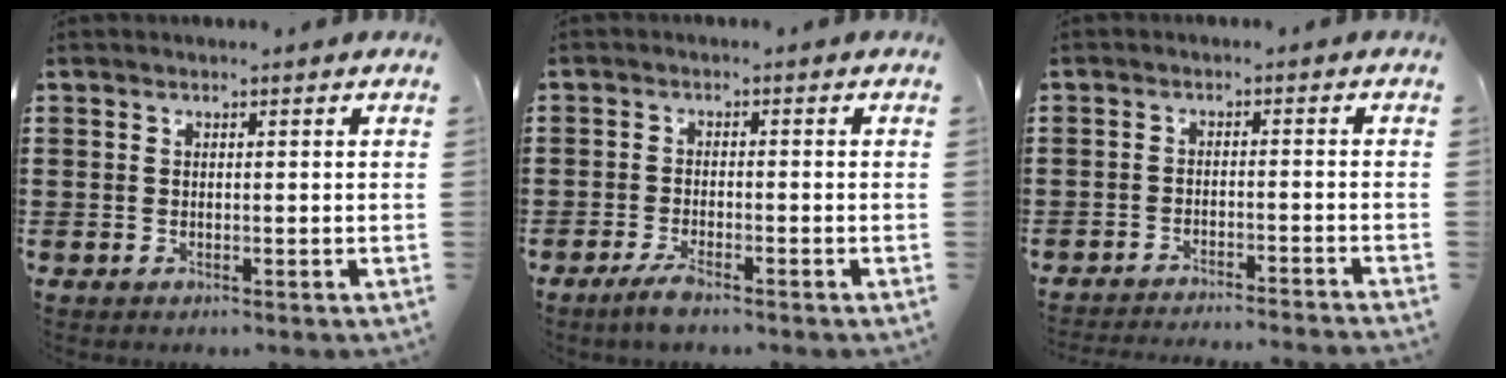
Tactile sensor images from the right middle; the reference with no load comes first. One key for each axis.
{"total": 2.8, "fx": -2.0, "fy": 0.4, "fz": 1.9, "tx": -0.045, "ty": -0.002, "tz": -0.041}
{"total": 2.8, "fx": -2.7, "fy": -0.4, "fz": 0.4, "tx": -0.009, "ty": -0.002, "tz": -0.057}